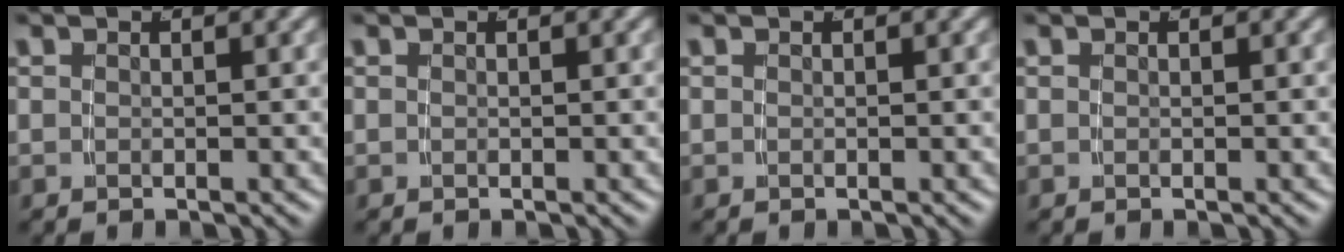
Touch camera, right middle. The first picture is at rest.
{"total": 0.0}
{"total": 0.0}
{"total": 0.0}